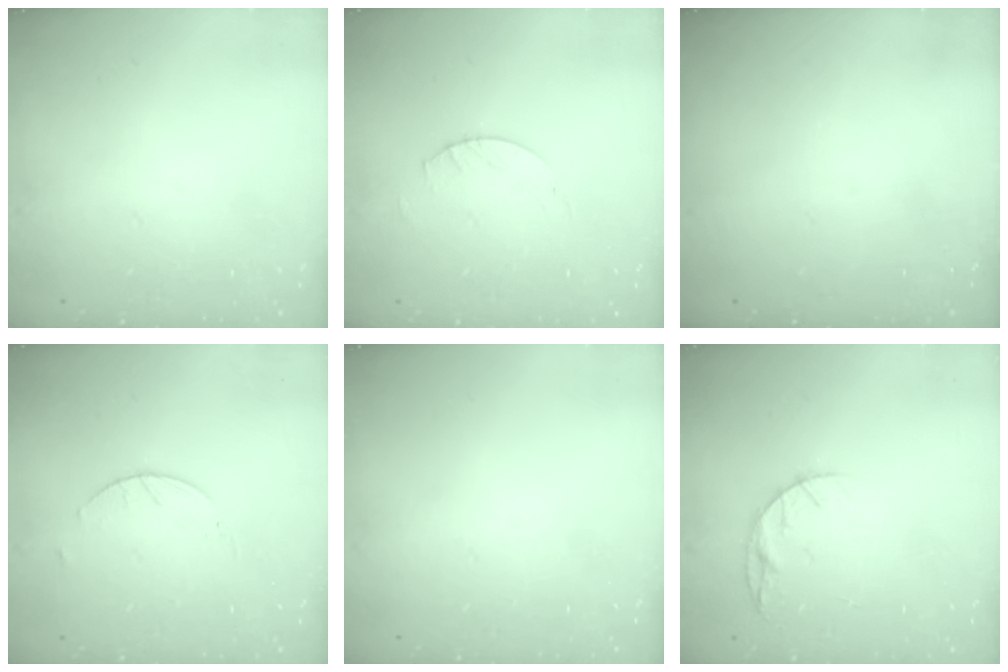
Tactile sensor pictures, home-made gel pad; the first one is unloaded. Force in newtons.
{"total": 2.0, "press": 2.0, "slide": 0.2}
{"total": 0.0}
{"total": 2.6, "press": 2.6, "slide": 0.4}
{"total": 0.0}
{"total": 5.8, "press": 5.8, "slide": 0.6}